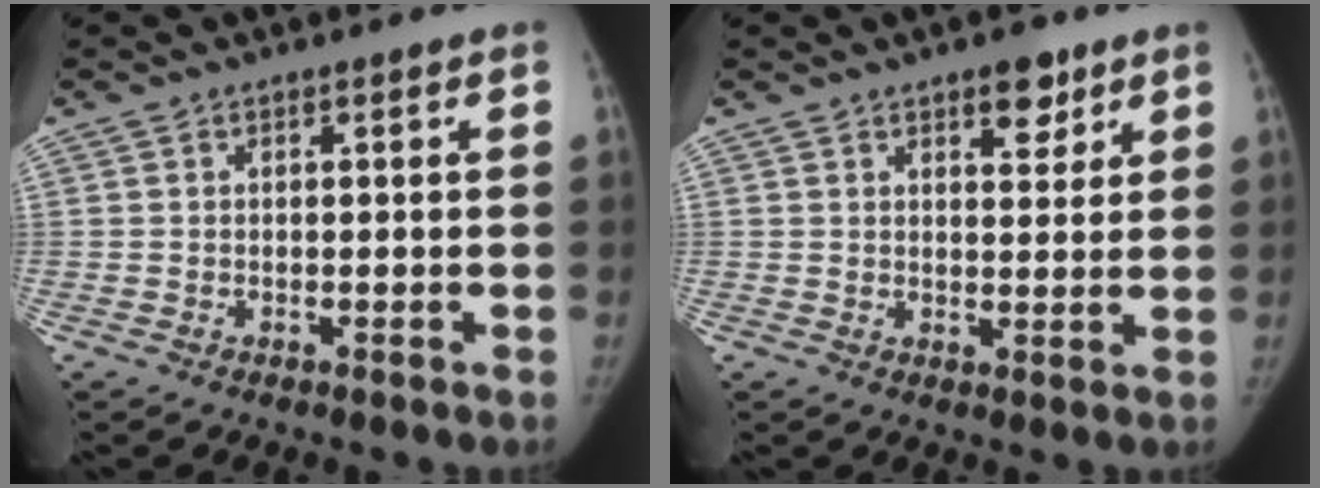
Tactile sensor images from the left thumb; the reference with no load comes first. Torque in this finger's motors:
{"motor_torque": [0.40, -0.19, 0.66, -0.24, 0.16]}